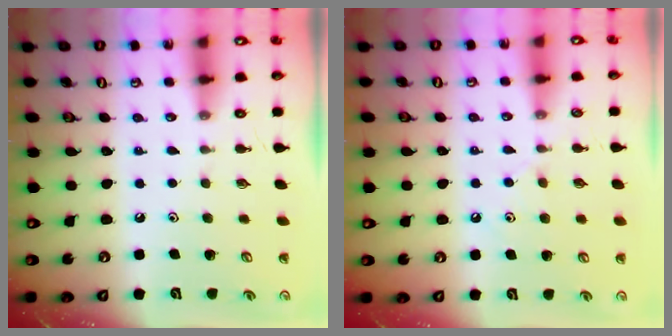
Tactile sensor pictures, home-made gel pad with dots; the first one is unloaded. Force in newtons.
{"total": 7.2, "press": 7.1, "slide": 1.0}